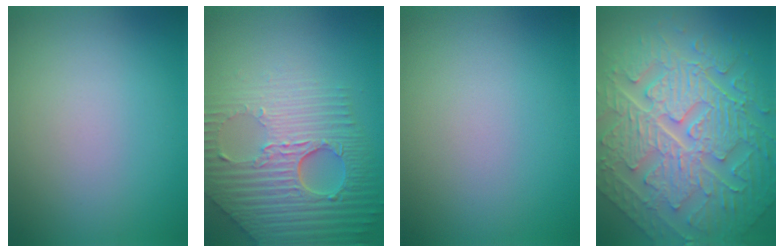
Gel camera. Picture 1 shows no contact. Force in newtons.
{"total": 9.0, "press": 6.1, "slide": 6.6}
{"total": 0.0}
{"total": 11.0, "press": 7.5, "slide": 8.0}